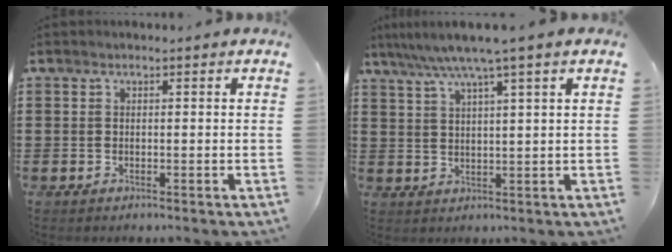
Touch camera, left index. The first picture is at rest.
{"total": 5.2, "force": [3.7, -0.6, 3.7], "torque": [-0.081, -0.010, 0.060]}